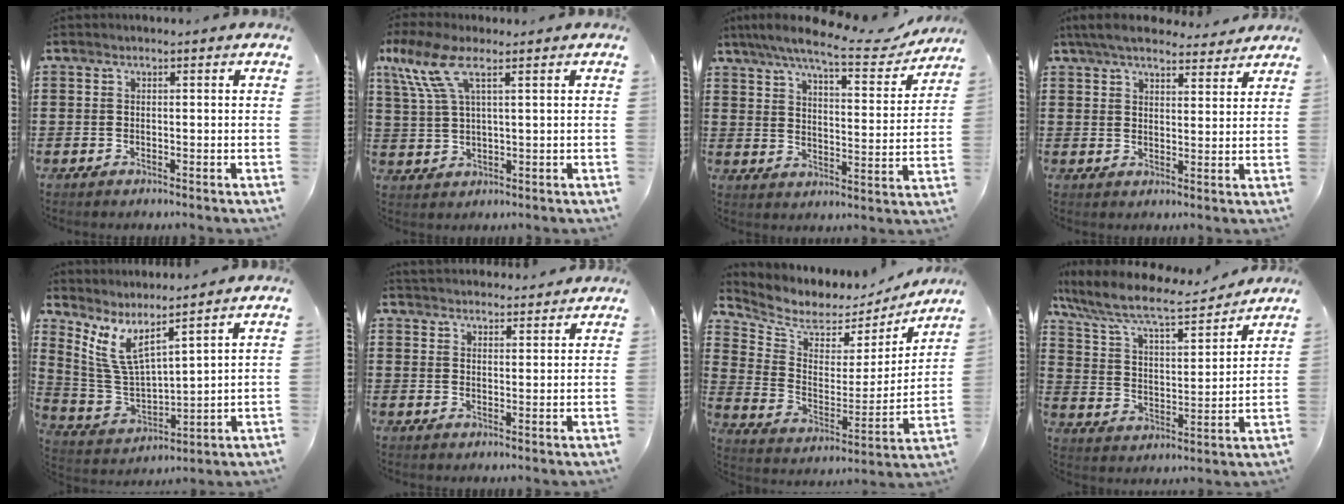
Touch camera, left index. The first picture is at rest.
{"total": 7.6, "force": [3.9, 2.2, 6.2], "torque": [-0.145, 0.006, 0.068]}
{"total": 9.1, "force": [7.6, 0.9, 5.0], "torque": [-0.109, -0.040, 0.125]}
{"total": 5.7, "force": [5.1, 1.3, 2.2], "torque": [-0.059, -0.014, 0.094]}
{"total": 7.3, "force": [5.0, 1.9, 5.0], "torque": [-0.125, -0.032, 0.088]}
{"total": 3.0, "force": [2.9, 0.3, -0.2], "torque": [-0.005, -0.009, 0.056]}
{"total": 5.8, "force": [5.1, 2.7, 0.6], "torque": [-0.047, -0.047, 0.085]}
{"total": 8.5, "force": [7.2, 1.3, 4.3], "torque": [-0.114, -0.041, 0.117]}